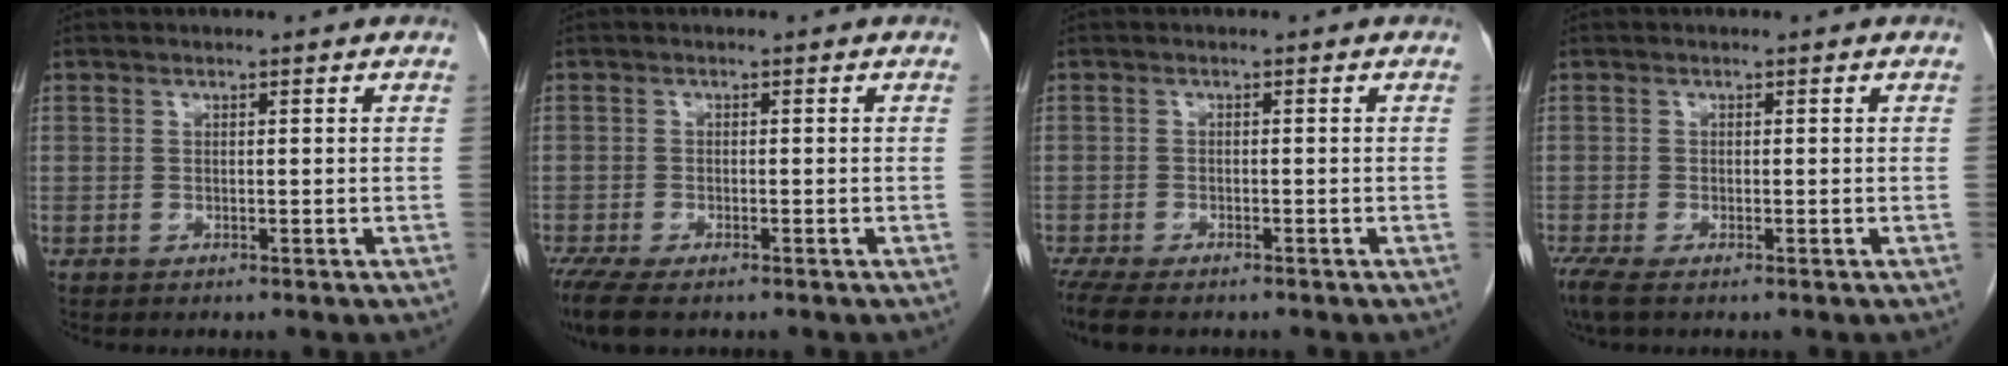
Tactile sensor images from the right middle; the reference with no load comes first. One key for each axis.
{"total": 6.9, "fx": -5.1, "fy": 2.2, "fz": 4.1, "tx": -0.074, "ty": -0.017, "tz": -0.085}
{"total": 7.3, "fx": -5.8, "fy": 2.3, "fz": 3.8, "tx": -0.066, "ty": -0.014, "tz": -0.092}
{"total": 2.8, "fx": -1.9, "fy": 0.6, "fz": 1.9, "tx": -0.043, "ty": -0.011, "tz": -0.038}